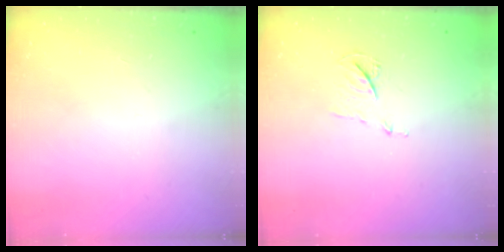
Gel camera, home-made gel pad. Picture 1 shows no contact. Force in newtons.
{"total": 6.1, "press": 6.0, "slide": 0.7}